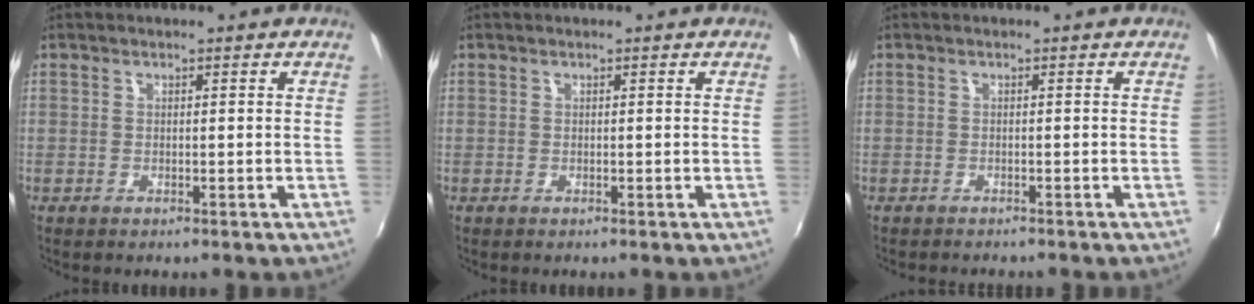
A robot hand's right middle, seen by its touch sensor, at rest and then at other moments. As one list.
[{"total": 0.0}, {"total": 1.8, "force": [-1.7, 0.3, 0.4], "torque": [-0.015, -0.011, -0.027]}]